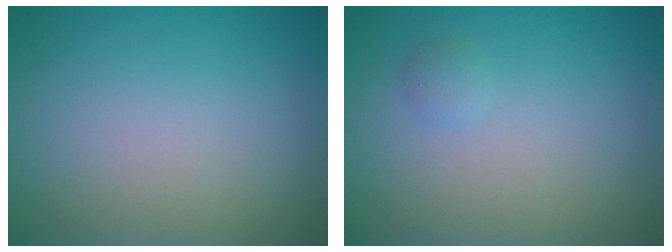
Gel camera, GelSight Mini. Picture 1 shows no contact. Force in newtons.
{"total": 0.7, "press": 0.7, "slide": 0.1}